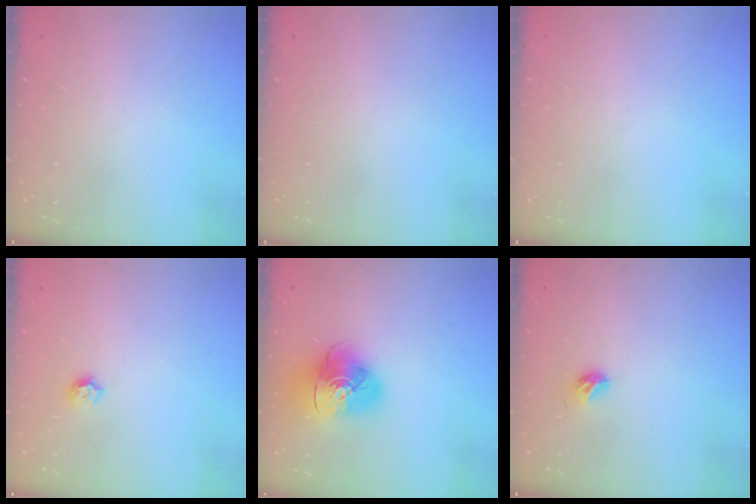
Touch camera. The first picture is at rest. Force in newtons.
{"total": 0.0}
{"total": 0.0}
{"total": 5.5, "press": 5.4, "slide": 0.7}
{"total": 16.1, "press": 16.0, "slide": 2.1}
{"total": 5.3, "press": 5.2, "slide": 0.9}